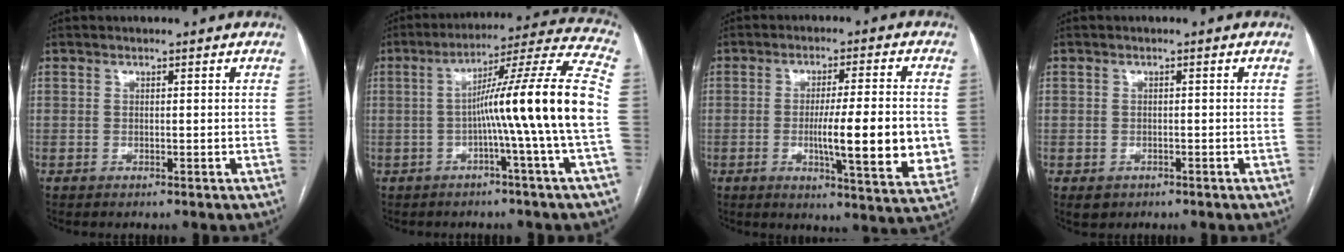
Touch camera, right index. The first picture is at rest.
{"total": 16.2, "force": [-2.4, -2.6, 15.8], "torque": [-0.229, 0.013, -0.049]}
{"total": 13.9, "force": [-1.5, 1.6, 13.7], "torque": [-0.194, -0.018, -0.023]}
{"total": 2.0, "force": [-0.9, 1.7, 0.5], "torque": [0.000, 0.003, -0.004]}